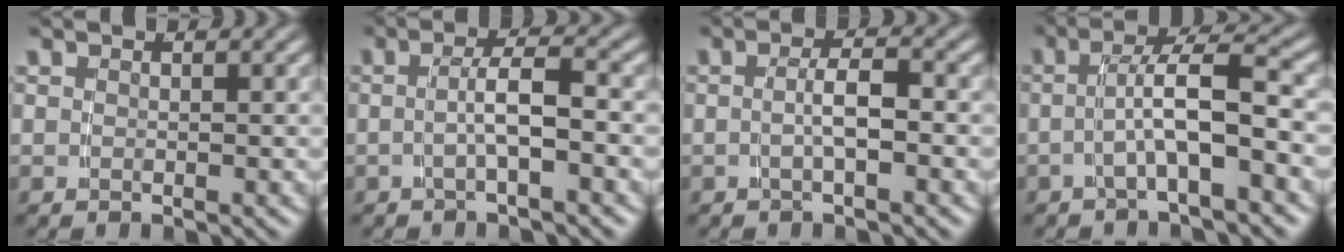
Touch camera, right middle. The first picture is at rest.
{"total": 2.7, "force": [-1.3, -0.2, 2.4], "torque": [-0.035, 0.007, -0.020]}
{"total": 2.3, "force": [-1.0, -0.1, 2.1], "torque": [-0.030, 0.002, -0.013]}
{"total": 4.1, "force": [-1.6, 0.5, 3.7], "torque": [-0.061, 0.009, -0.028]}